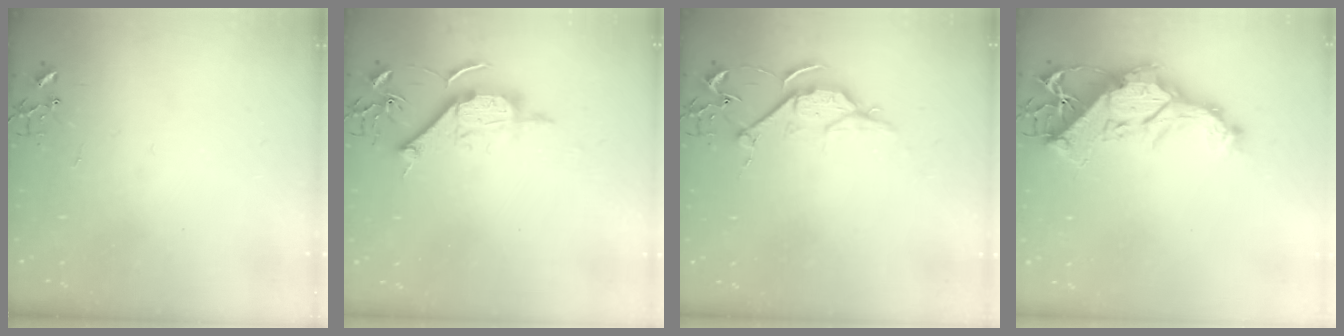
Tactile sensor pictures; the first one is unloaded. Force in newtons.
{"total": 11.3, "press": 11.3, "slide": 0.5}
{"total": 7.9, "press": 7.8, "slide": 0.9}
{"total": 15.6, "press": 15.4, "slide": 2.1}